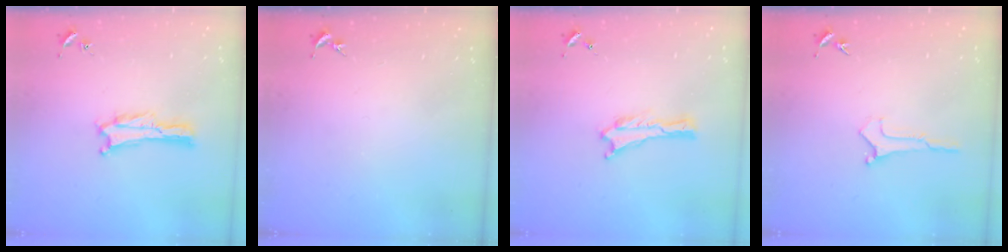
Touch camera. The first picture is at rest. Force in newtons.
{"total": 0.0}
{"total": 0.0}
{"total": 0.0}